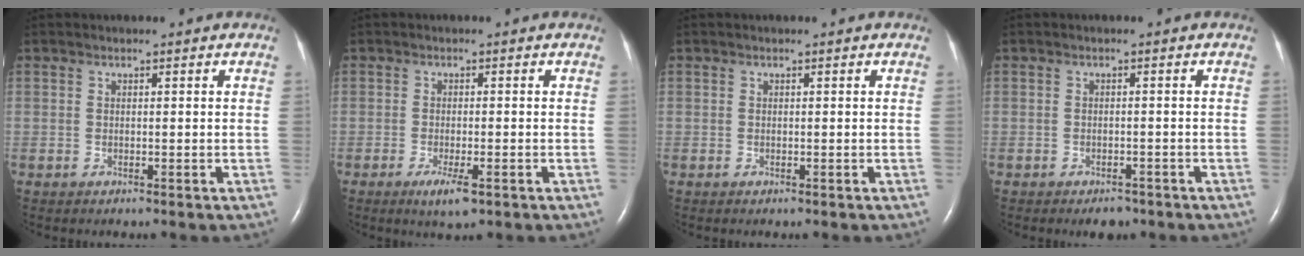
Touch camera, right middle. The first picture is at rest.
{"total": 3.6, "force": [-1.9, 0.7, 3.0], "torque": [-0.056, -0.007, -0.030]}
{"total": 0.0}
{"total": 2.3, "force": [-1.7, 1.1, 1.0], "torque": [-0.016, 0.000, -0.017]}